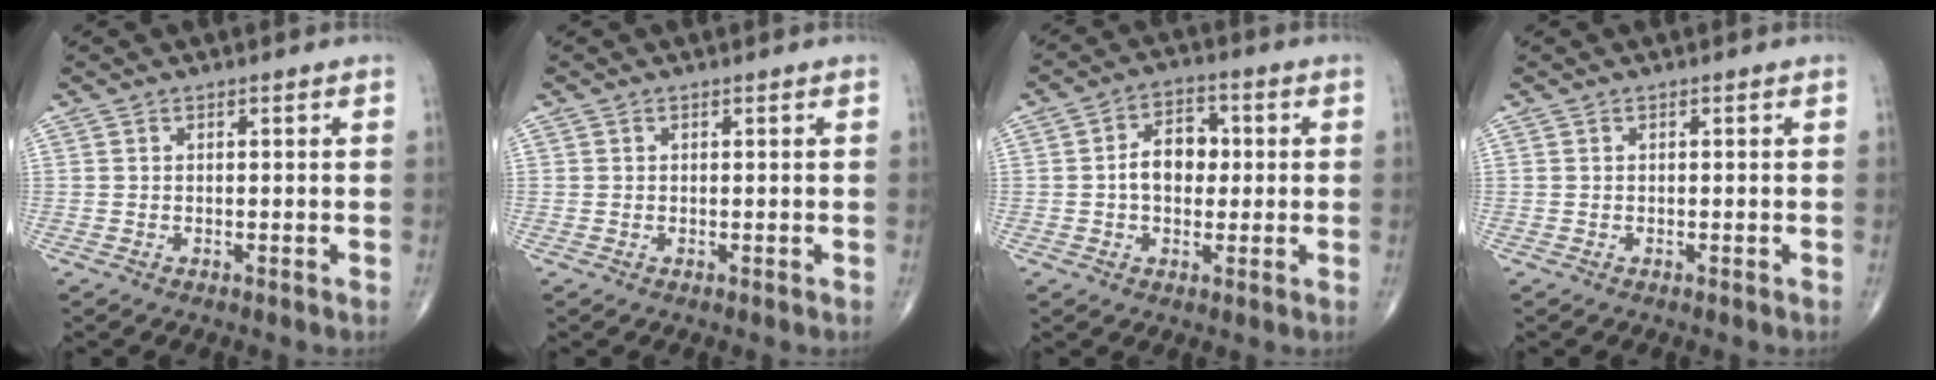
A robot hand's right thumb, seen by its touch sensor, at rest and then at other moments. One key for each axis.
{"total": 0.0}
{"total": 7.7, "fx": 0.2, "fy": 5.4, "fz": 5.5, "tx": -0.067, "ty": 0.018, "tz": -0.003}
{"total": 0.0}